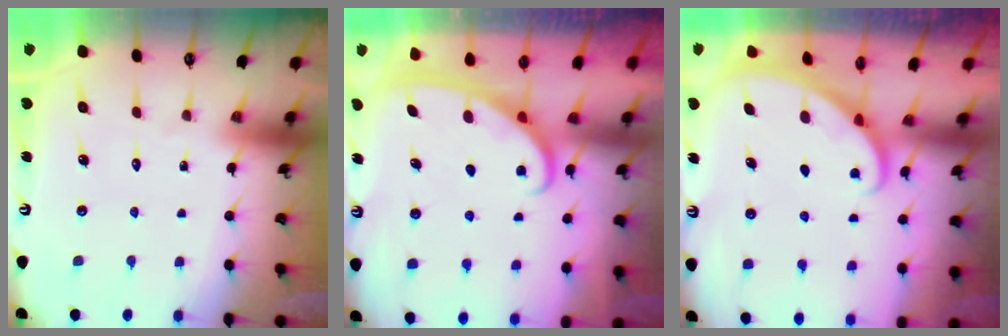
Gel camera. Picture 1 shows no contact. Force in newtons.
{"total": 2.8, "press": 2.8, "slide": 0.4}
{"total": 1.5, "press": 1.5, "slide": 0.1}